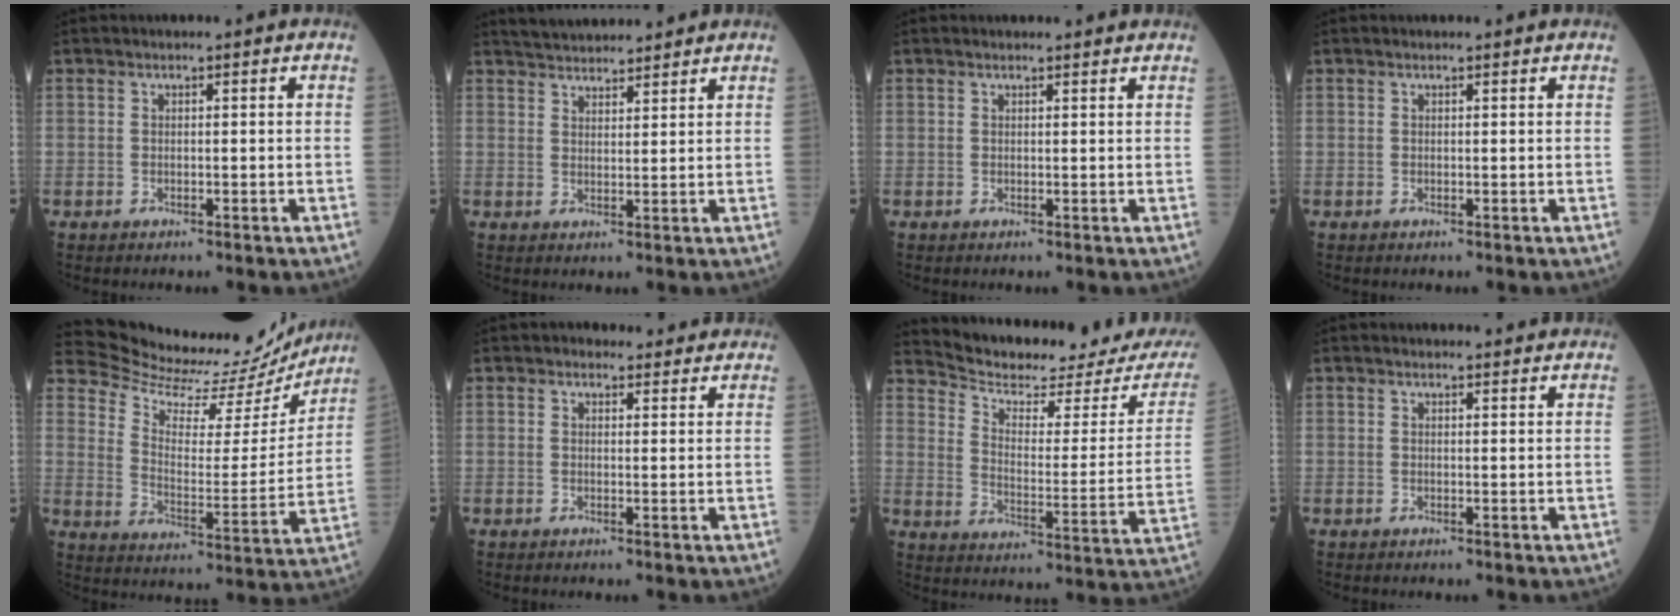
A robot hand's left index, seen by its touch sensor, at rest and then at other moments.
{"total": 7.3, "force": [7.0, 1.2, 1.7], "torque": [-0.028, 0.023, 0.105]}
{"total": 3.5, "force": [3.4, 0.5, 0.7], "torque": [-0.011, 0.013, 0.034]}
{"total": 1.3, "force": [1.3, 0.1, 0.2], "torque": [-0.008, 0.008, 0.014]}
{"total": 18.8, "force": [18.4, 3.5, 2.3], "torque": [-0.042, -0.056, 0.241]}
{"total": 6.1, "force": [5.7, 2.1, 0.5], "torque": [0.012, 0.002, 0.047]}
{"total": 17.3, "force": [16.7, 0.7, 4.3], "torque": [-0.072, -0.081, 0.225]}
{"total": 5.3, "force": [5.1, 0.9, 1.1], "torque": [-0.008, 0.010, 0.048]}